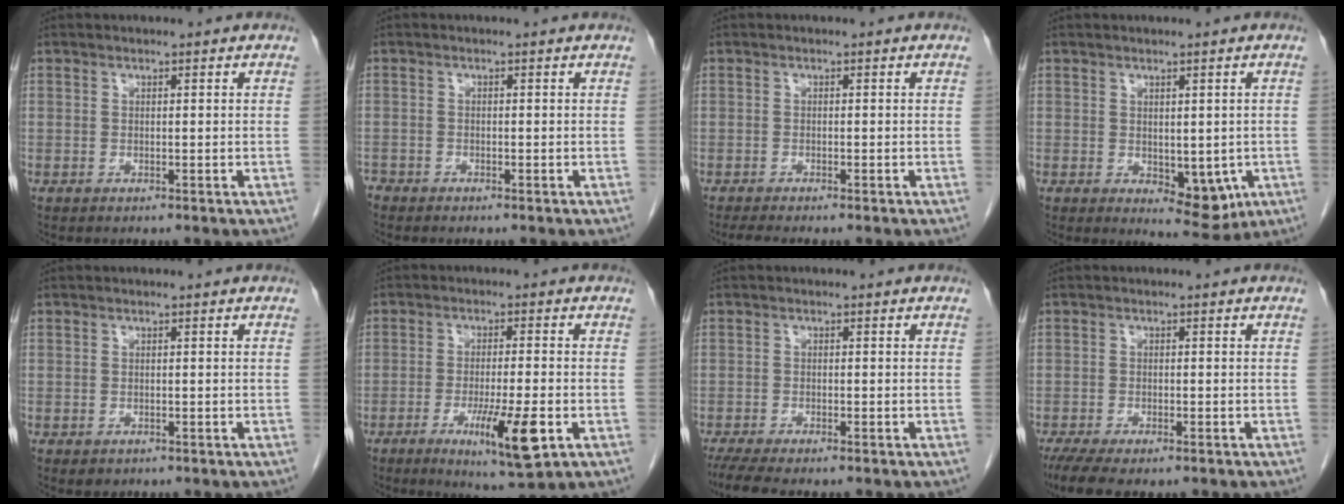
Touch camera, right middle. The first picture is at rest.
{"total": 1.1, "force": [-1.0, 0.4, 0.2], "torque": [0.005, 0.002, -0.018]}
{"total": 3.1, "force": [-2.6, 0.1, 1.7], "torque": [-0.028, -0.007, -0.040]}
{"total": 5.9, "force": [-1.4, 2.9, 5.0], "torque": [-0.055, -0.013, -0.005]}
{"total": 1.3, "force": [-0.6, 1.0, 0.6], "torque": [-0.011, 0.001, -0.001]}
{"total": 9.4, "force": [-3.7, 0.8, 8.6], "torque": [-0.143, -0.021, -0.054]}
{"total": 5.8, "force": [-4.6, 1.1, 3.4], "torque": [-0.059, -0.011, -0.074]}
{"total": 7.7, "force": [-5.5, 2.6, 4.8], "torque": [-0.080, -0.017, -0.086]}